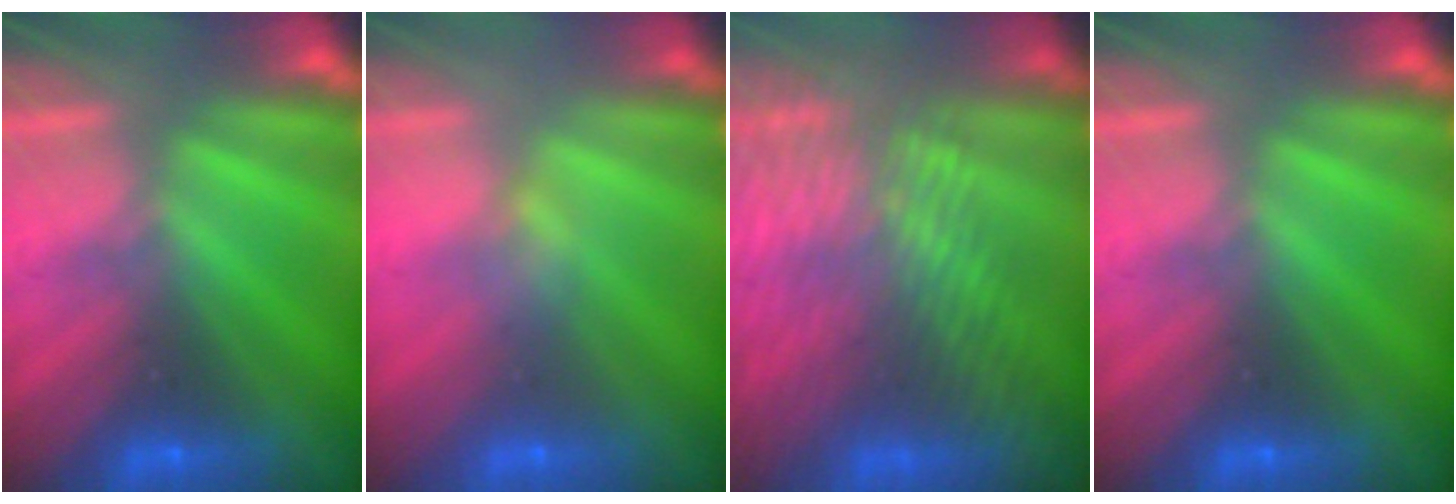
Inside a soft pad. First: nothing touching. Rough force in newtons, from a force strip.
{"total": 2.4}
{"total": 9.6}
{"total": 0.0}